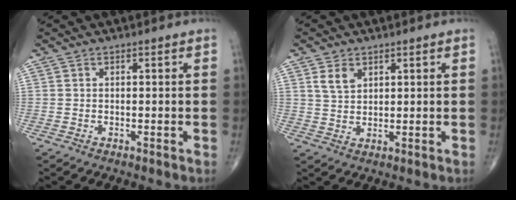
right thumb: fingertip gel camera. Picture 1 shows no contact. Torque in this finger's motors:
{"motor_torque": [0.94, 0.89, 0.66, 0.07, 0.12]}